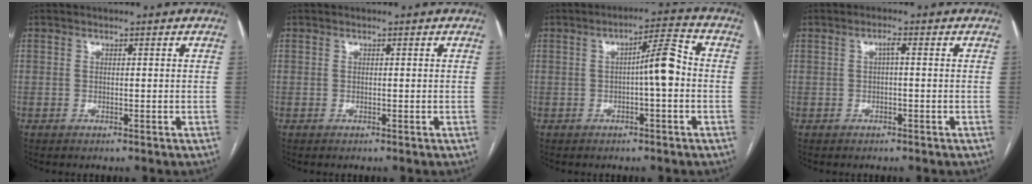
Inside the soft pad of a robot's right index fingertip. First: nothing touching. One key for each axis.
{"total": 0.0}
{"total": 5.8, "fx": -0.5, "fy": 0.6, "fz": 5.8, "tx": -0.086, "ty": 0.018, "tz": -0.009}
{"total": 1.3, "fx": 0.1, "fy": 0.2, "fz": 1.3, "tx": -0.022, "ty": 0.004, "tz": 0.002}